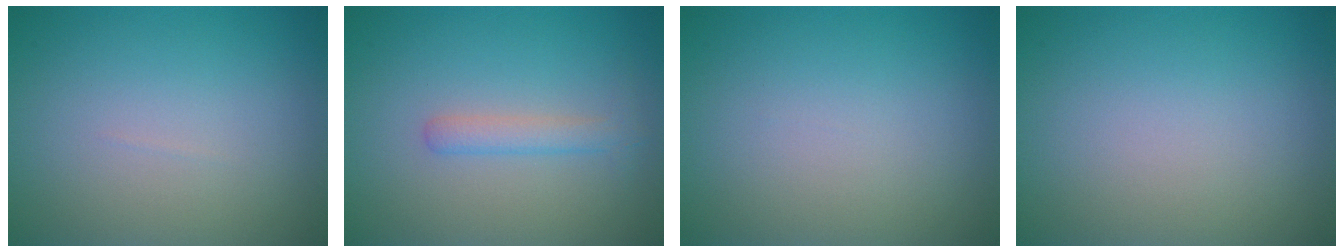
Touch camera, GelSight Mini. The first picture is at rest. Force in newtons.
{"total": 1.8, "press": 1.8, "slide": 0.1}
{"total": 0.0}
{"total": 0.0}